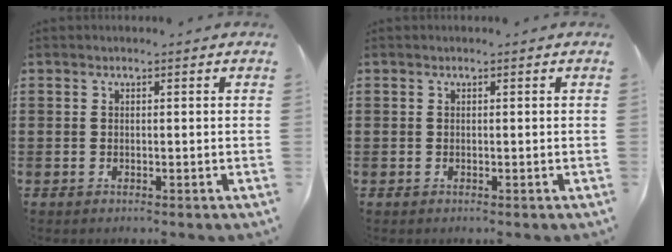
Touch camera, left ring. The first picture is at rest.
{"total": 0.0}